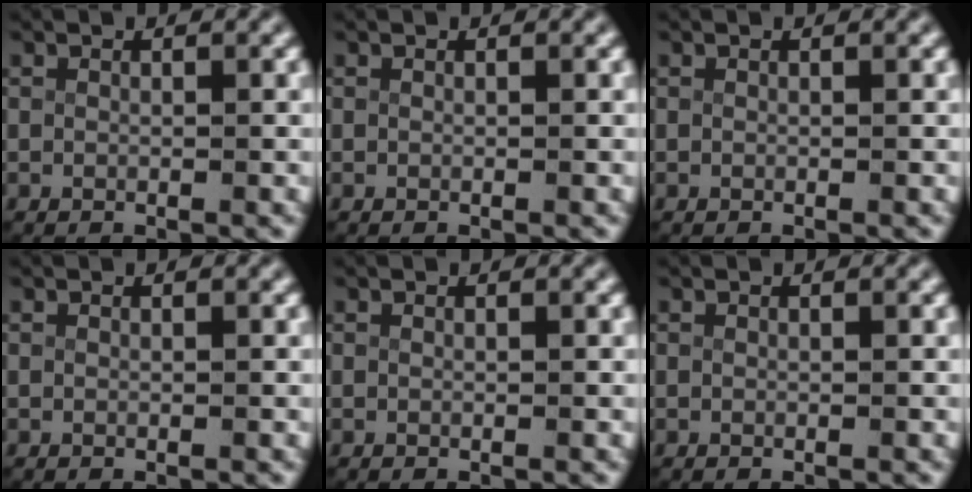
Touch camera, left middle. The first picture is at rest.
{"total": 0.0}
{"total": 0.0}
{"total": 0.0}
{"total": 0.0}
{"total": 0.0}